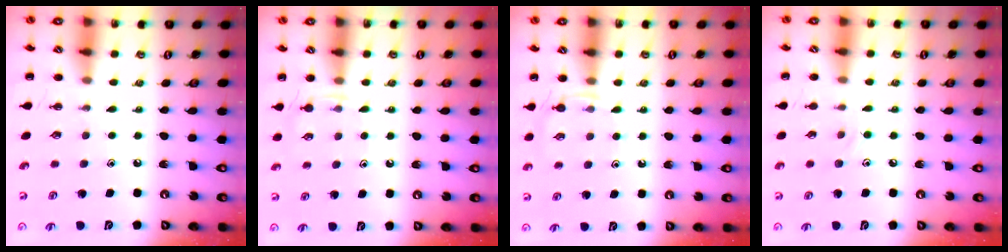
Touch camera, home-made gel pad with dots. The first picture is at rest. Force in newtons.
{"total": 5.9, "press": 5.8, "slide": 1.4}
{"total": 5.9, "press": 5.7, "slide": 1.8}
{"total": 5.9, "press": 5.6, "slide": 2.0}